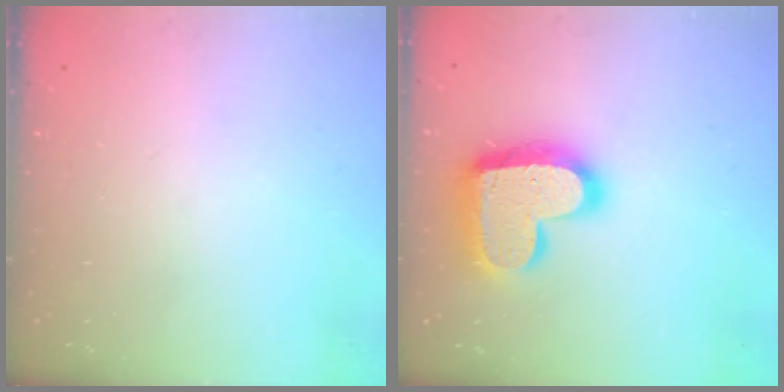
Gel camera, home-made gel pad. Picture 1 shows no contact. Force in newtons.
{"total": 20.5, "press": 20.4, "slide": 1.5}